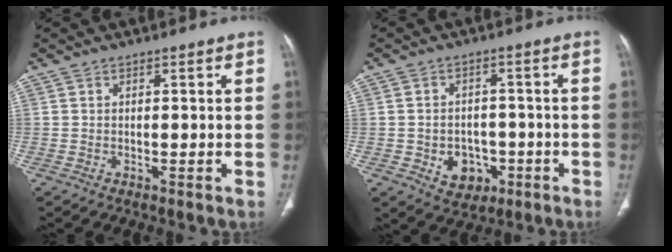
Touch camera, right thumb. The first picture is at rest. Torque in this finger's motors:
{"motor_torque": [-0.27, 0.31, -0.27, 0.23, 0.10]}